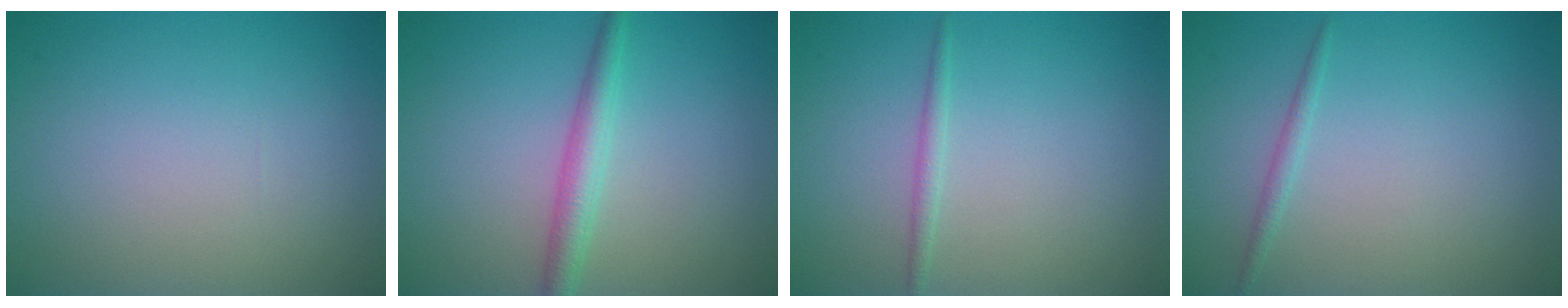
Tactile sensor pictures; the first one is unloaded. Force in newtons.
{"total": 2.7, "press": 2.7, "slide": 0.0}
{"total": 1.0, "press": 1.0, "slide": 0.0}
{"total": 0.9, "press": 0.9, "slide": 0.0}